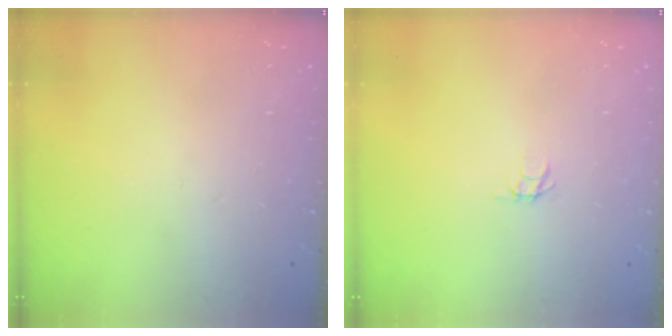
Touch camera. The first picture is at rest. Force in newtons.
{"total": 1.8, "press": 1.8, "slide": 0.1}